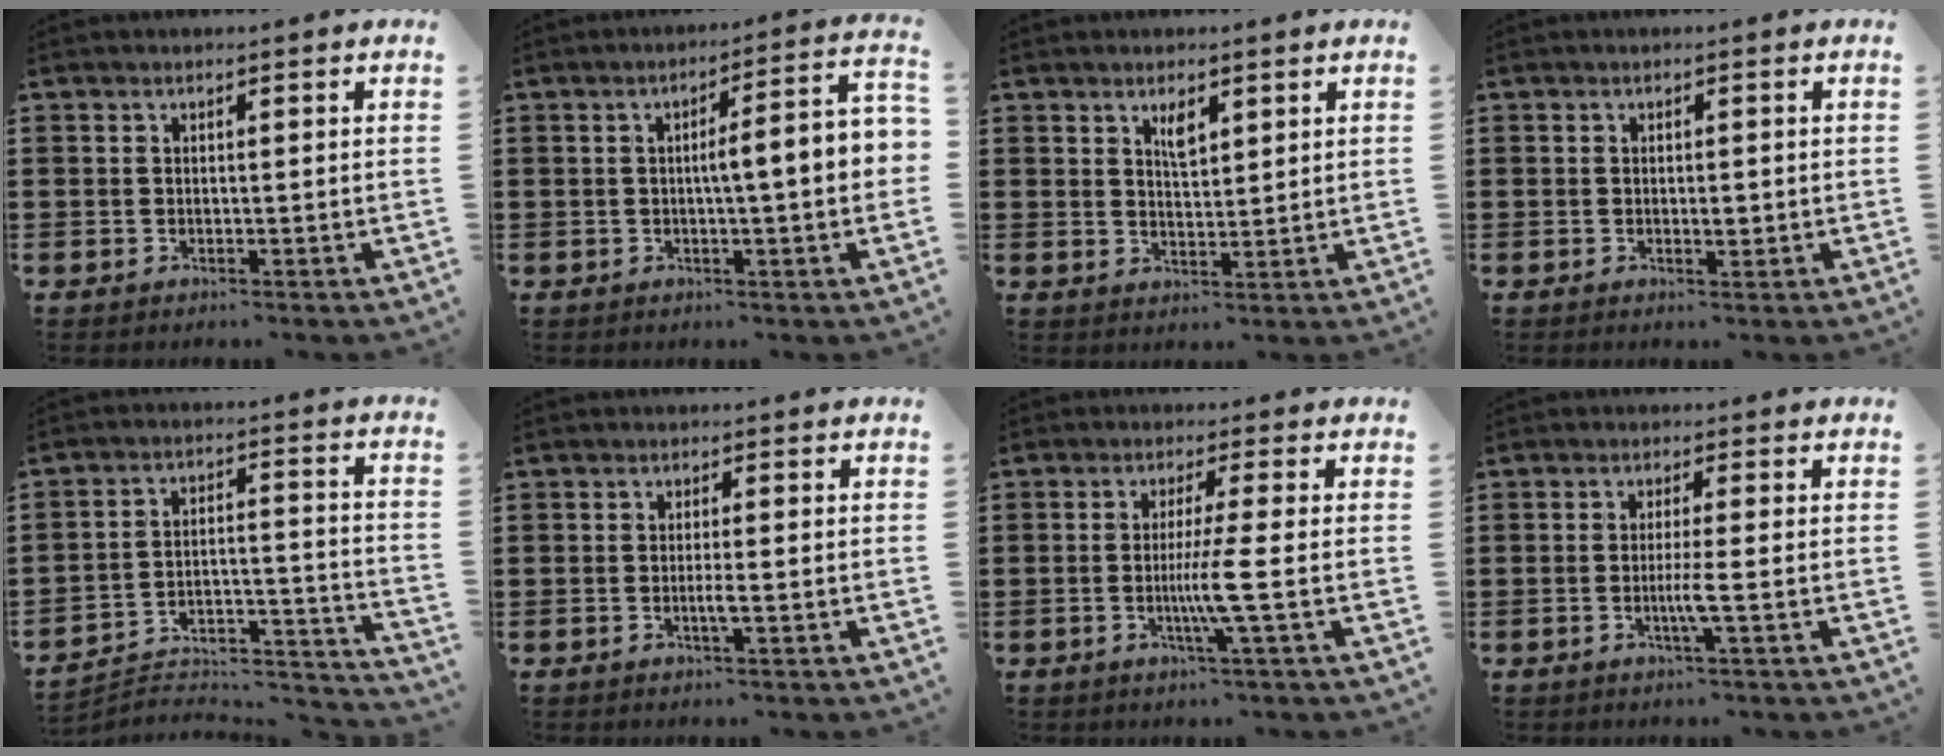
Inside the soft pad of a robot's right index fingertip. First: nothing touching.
{"total": 6.6, "force": [-0.3, 0.8, 6.6], "torque": [-0.109, -0.003, -0.012]}
{"total": 2.9, "force": [1.9, 1.1, 1.9], "torque": [-0.033, 0.000, 0.031]}
{"total": 1.5, "force": [-0.2, 0.6, 1.3], "torque": [-0.023, 0.001, -0.003]}
{"total": 3.9, "force": [-3.6, 1.4, 0.7], "torque": [-0.018, 0.000, -0.078]}
{"total": 2.1, "force": [-0.7, -0.1, 1.9], "torque": [-0.043, -0.009, -0.015]}
{"total": 5.9, "force": [-1.2, -1.1, 5.7], "torque": [-0.113, -0.022, -0.029]}
{"total": 3.4, "force": [-0.9, -0.5, 3.2], "torque": [-0.064, -0.016, -0.020]}